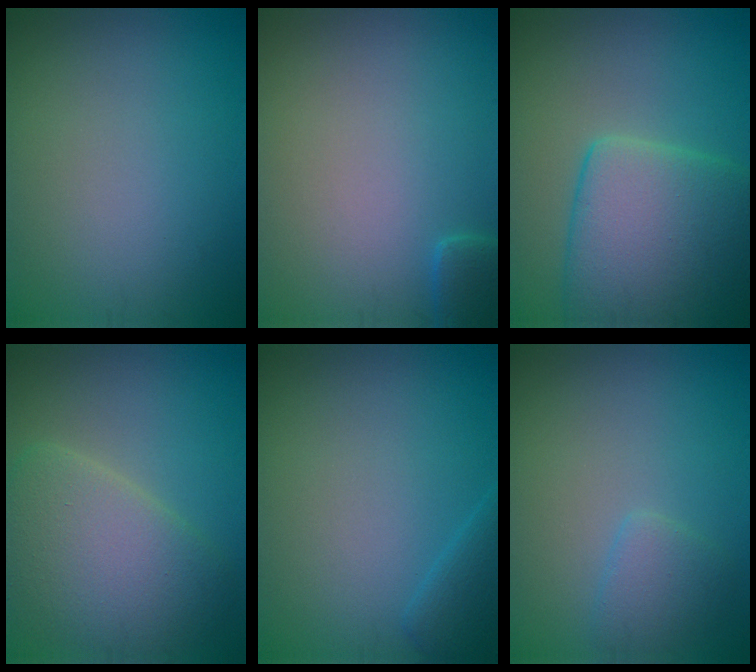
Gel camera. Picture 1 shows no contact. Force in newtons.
{"total": 1.9, "press": 1.9, "slide": 0.2}
{"total": 8.9, "press": 8.9, "slide": 0.3}
{"total": 6.1, "press": 6.1, "slide": 0.6}
{"total": 2.0, "press": 2.0, "slide": 0.1}
{"total": 1.8, "press": 1.8, "slide": 0.2}